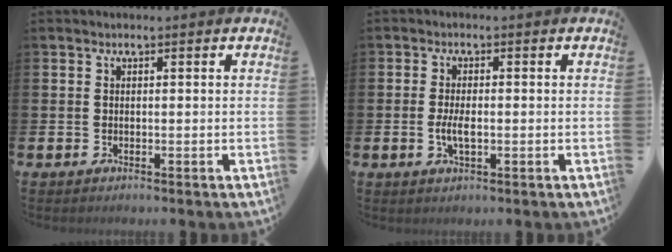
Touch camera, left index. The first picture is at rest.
{"total": 3.1, "force": [-0.4, 1.3, 2.8], "torque": [-0.046, -0.001, -0.010]}